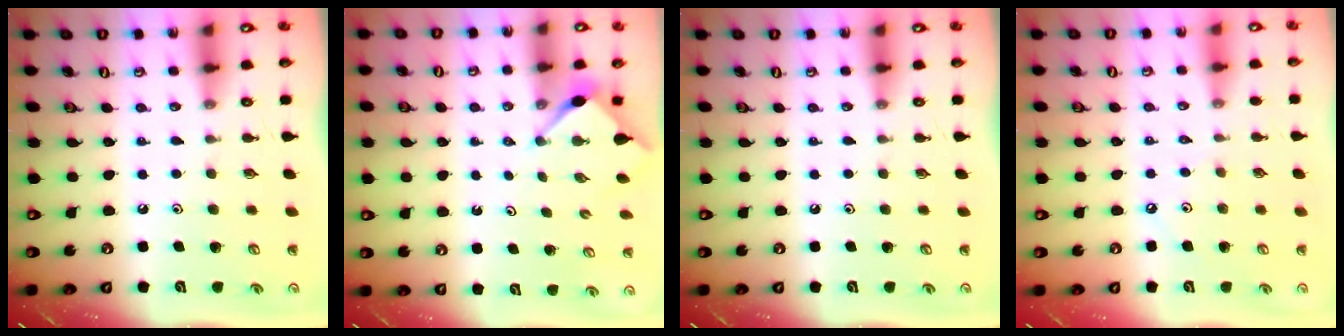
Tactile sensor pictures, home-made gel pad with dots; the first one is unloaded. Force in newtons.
{"total": 2.8, "press": 2.8, "slide": 0.3}
{"total": 0.0}
{"total": 1.7, "press": 1.7, "slide": 0.4}